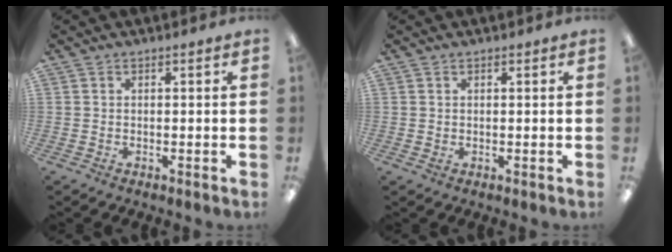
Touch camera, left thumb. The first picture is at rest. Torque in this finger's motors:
{"motor_torque": [-0.28, 0.08, 0.32, -0.26, 0.00]}